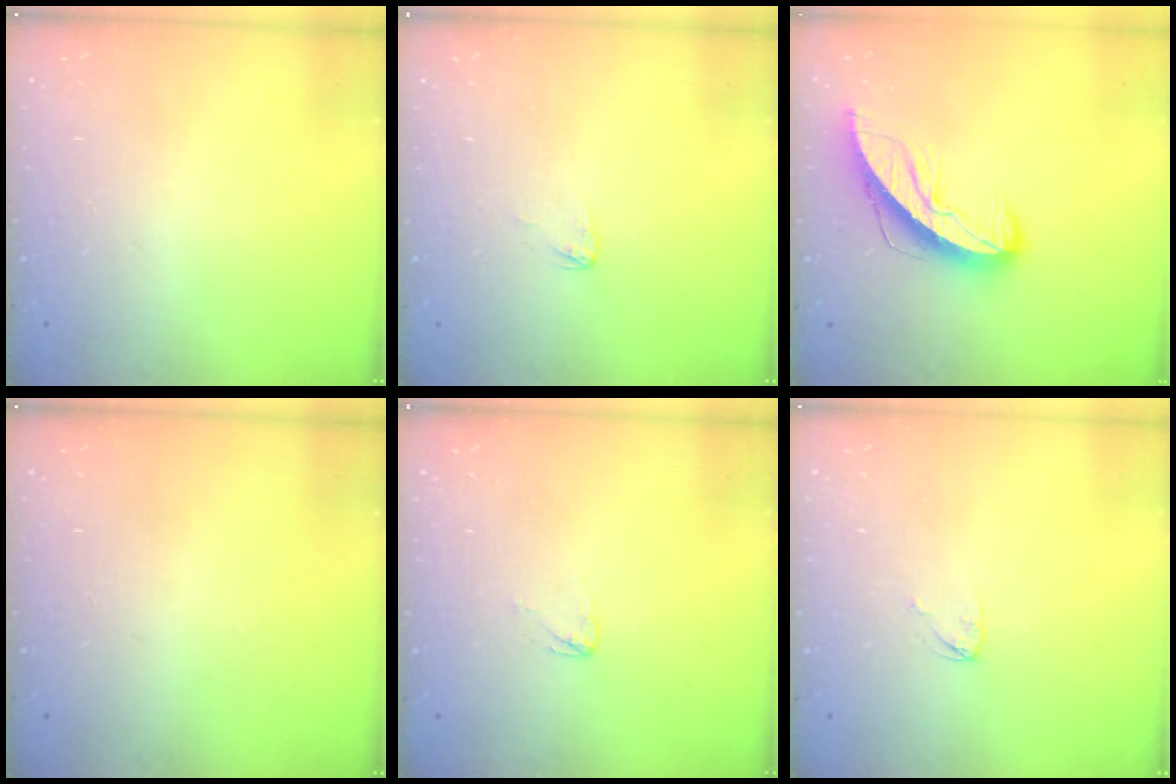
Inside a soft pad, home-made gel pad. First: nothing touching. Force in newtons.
{"total": 2.9, "press": 2.9, "slide": 0.2}
{"total": 10.0, "press": 9.9, "slide": 1.2}
{"total": 0.0}
{"total": 2.4, "press": 2.4, "slide": 0.2}
{"total": 3.9, "press": 3.9, "slide": 0.4}